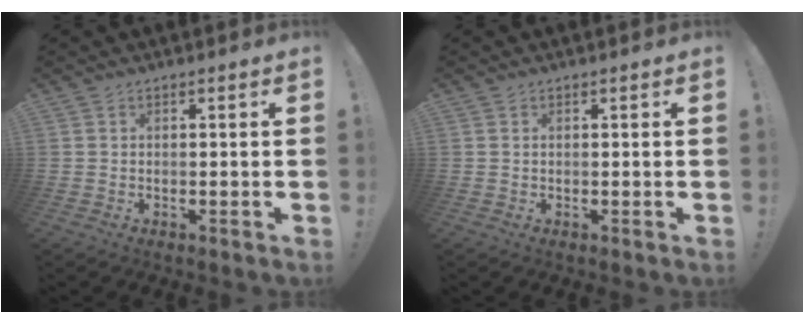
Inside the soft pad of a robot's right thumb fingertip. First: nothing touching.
{"total": 0.0}